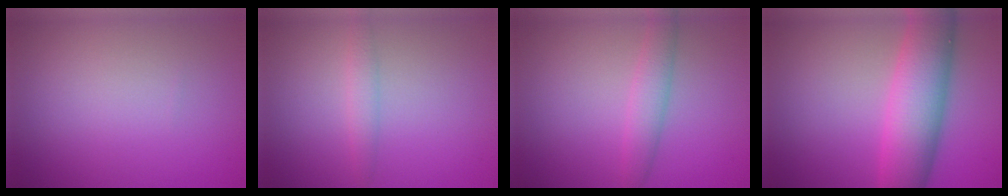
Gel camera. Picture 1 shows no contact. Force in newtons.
{"total": 1.4, "press": 1.4, "slide": 0.1}
{"total": 2.6, "press": 2.6, "slide": 0.1}
{"total": 8.5, "press": 8.5, "slide": 0.3}